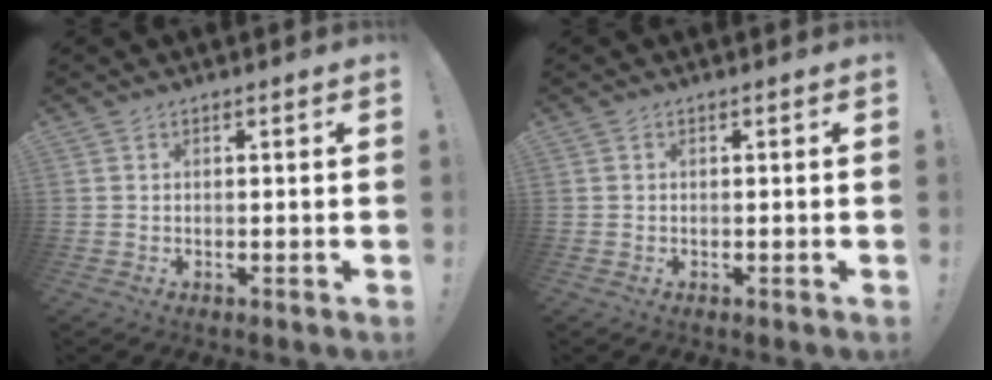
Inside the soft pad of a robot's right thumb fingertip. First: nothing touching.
{"total": 0.0}